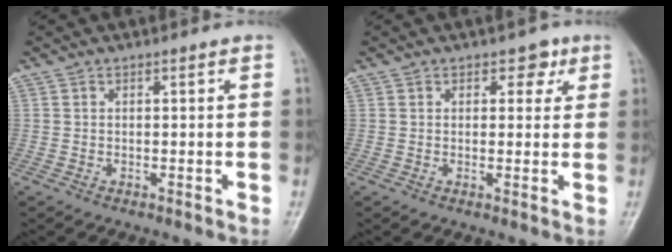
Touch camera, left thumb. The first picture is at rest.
{"total": 3.1, "force": [1.6, 2.2, 1.5], "torque": [0.005, -0.005, 0.017]}